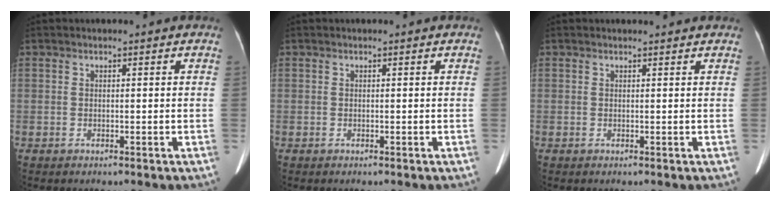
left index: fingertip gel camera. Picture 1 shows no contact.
{"total": 0.0}
{"total": 1.5, "force": [1.4, 0.3, 0.3], "torque": [-0.012, 0.009, 0.016]}